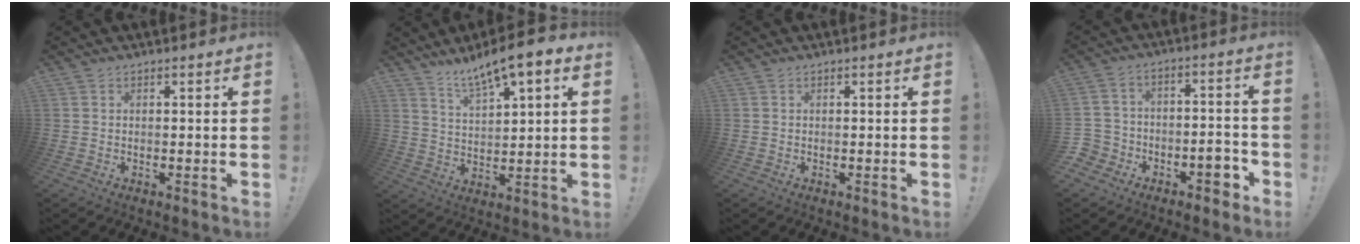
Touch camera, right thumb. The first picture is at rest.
{"total": 9.8, "force": [7.4, 2.4, 6.0], "torque": [-0.106, -0.043, 0.130]}
{"total": 0.0}
{"total": 9.2, "force": [-5.1, 6.9, 3.4], "torque": [-0.031, 0.047, -0.084]}